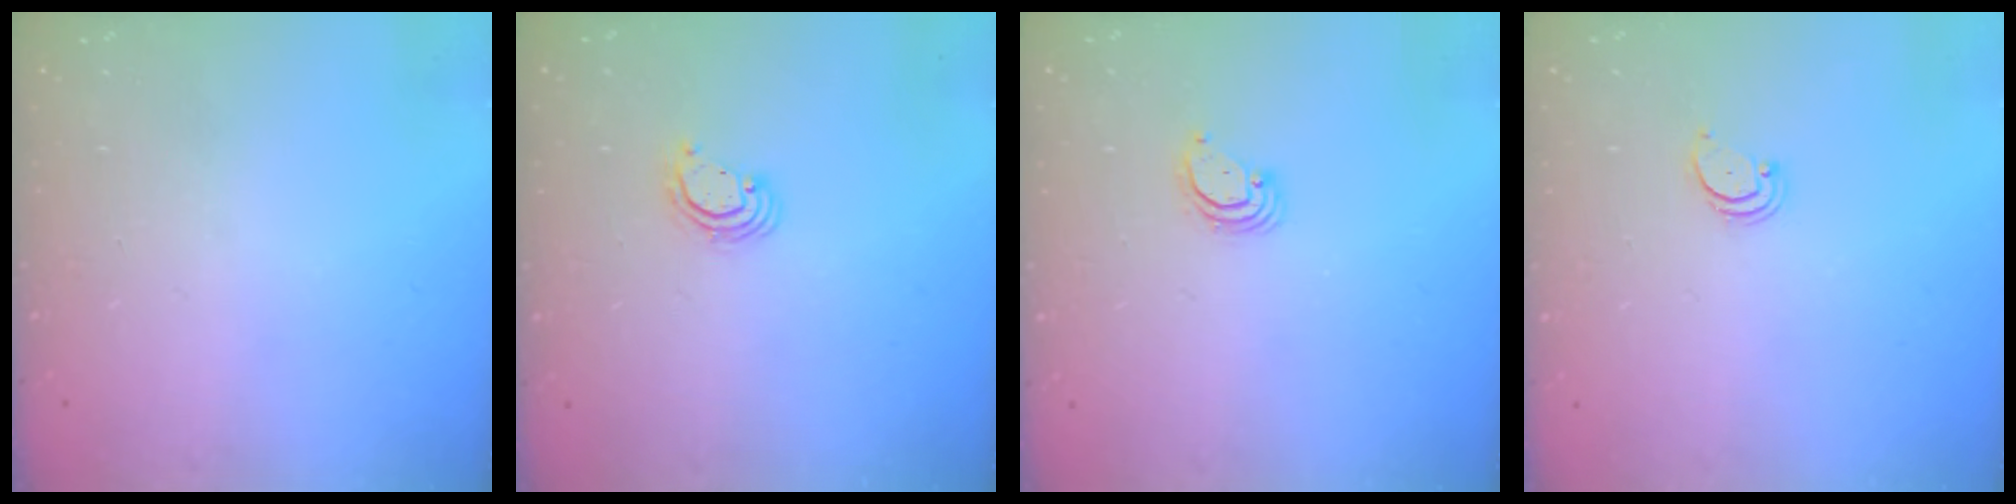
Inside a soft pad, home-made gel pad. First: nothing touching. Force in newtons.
{"total": 2.8, "press": 2.8, "slide": 0.2}
{"total": 2.9, "press": 2.9, "slide": 0.3}
{"total": 2.4, "press": 2.3, "slide": 0.5}